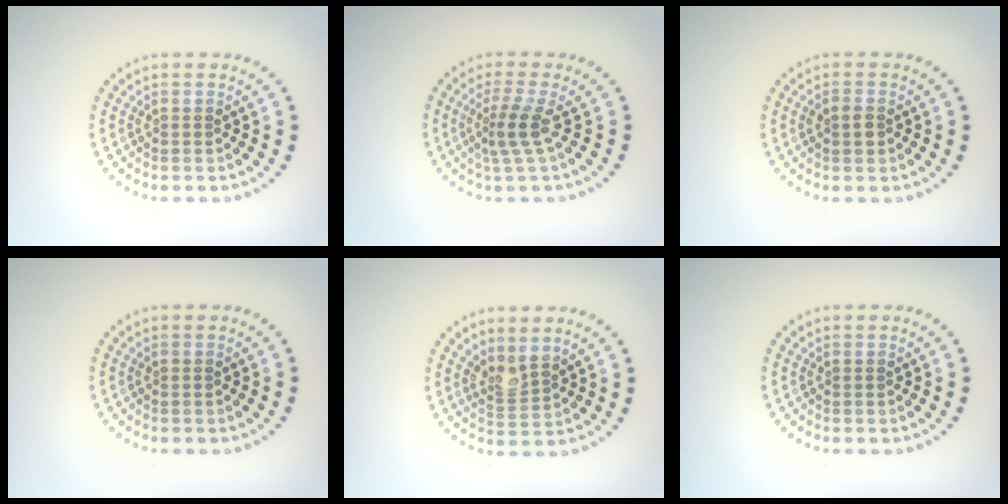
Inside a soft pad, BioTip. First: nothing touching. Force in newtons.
{"total": 2.5, "press": 1.7, "slide": 1.8}
{"total": 1.5, "press": 1.4, "slide": 0.3}
{"total": 0.0}
{"total": 2.1, "press": 1.6, "slide": 1.3}
{"total": 0.0}